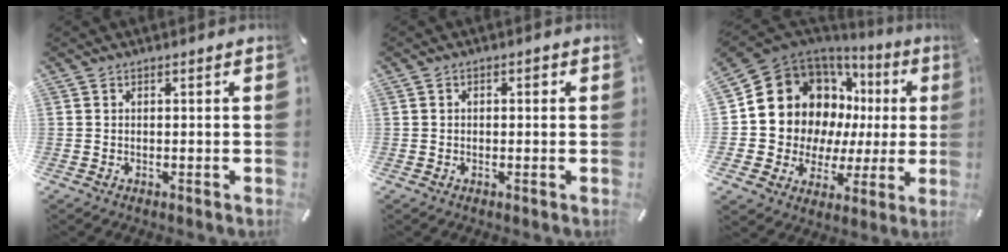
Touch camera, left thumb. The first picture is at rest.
{"total": 1.4, "force": [0.0, 0.9, 1.0], "torque": [-0.021, 0.007, -0.003]}
{"total": 18.0, "force": [5.9, 14.8, 8.5], "torque": [-0.146, -0.049, 0.128]}